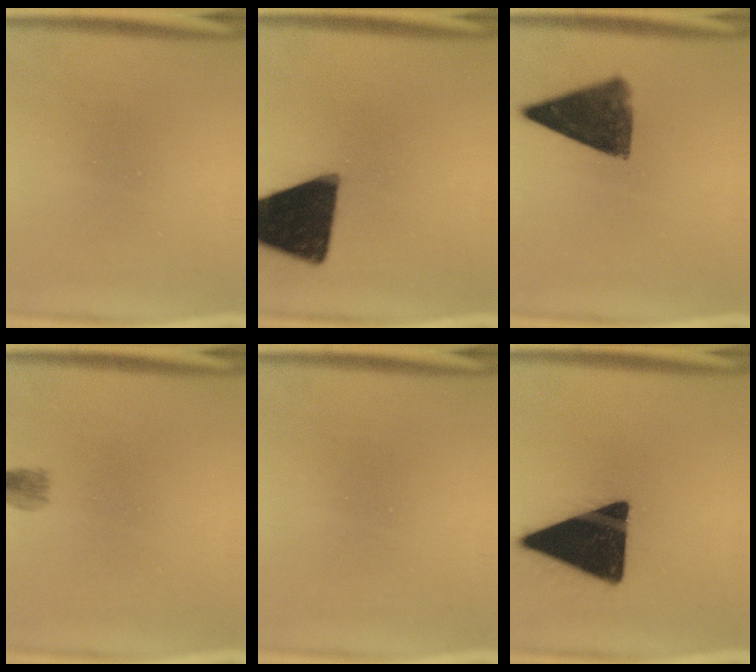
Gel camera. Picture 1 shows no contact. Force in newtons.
{"total": 18.3}
{"total": 9.2}
{"total": 1.8}
{"total": 0.0}
{"total": 19.5}